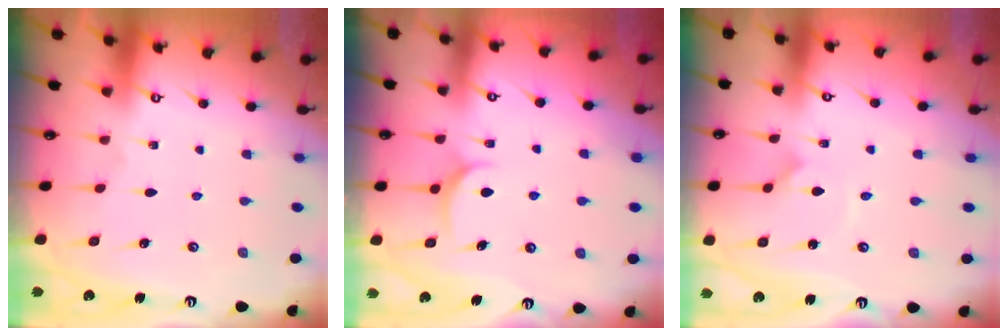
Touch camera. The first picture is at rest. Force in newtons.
{"total": 6.0, "press": 6.0, "slide": 0.2}
{"total": 1.5, "press": 1.5, "slide": 0.1}